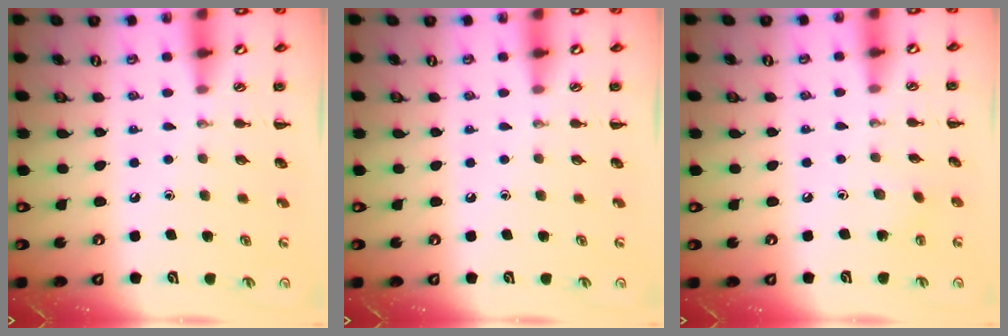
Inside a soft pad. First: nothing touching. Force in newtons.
{"total": 0.0}
{"total": 5.3, "press": 5.1, "slide": 1.4}